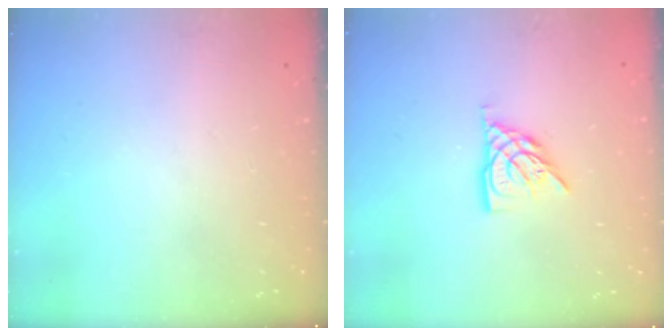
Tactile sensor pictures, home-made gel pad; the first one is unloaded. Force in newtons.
{"total": 8.3, "press": 8.2, "slide": 0.9}